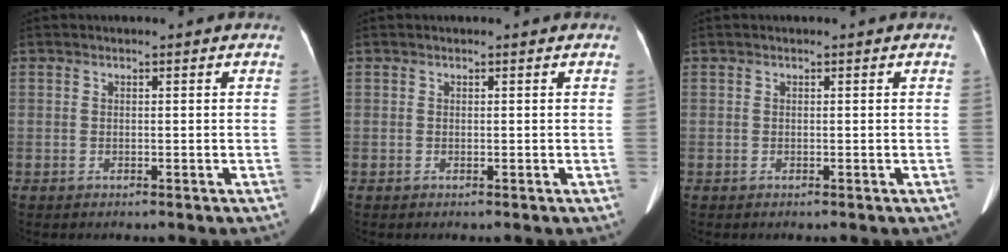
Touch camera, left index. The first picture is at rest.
{"total": 0.0}
{"total": 0.0}